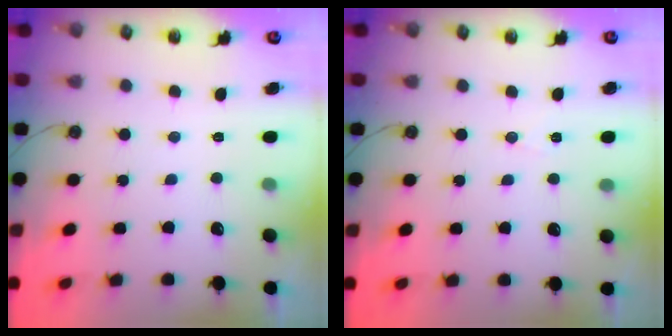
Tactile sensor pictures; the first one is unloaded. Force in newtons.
{"total": 4.5, "press": 2.6, "slide": 3.7}